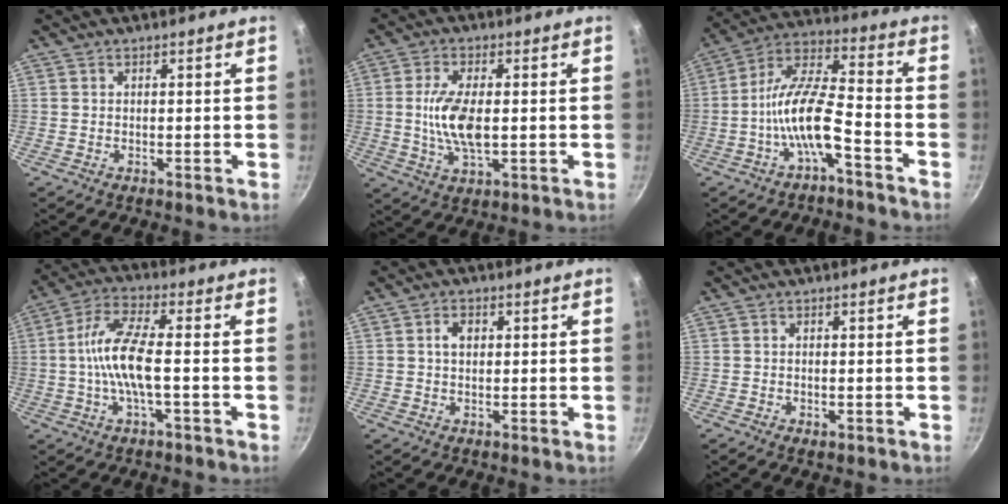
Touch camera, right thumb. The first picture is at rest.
{"total": 9.3, "force": [0.1, 4.0, 8.4], "torque": [-0.165, -0.005, 0.001]}
{"total": 12.4, "force": [-5.3, 3.9, 10.5], "torque": [-0.202, 0.048, -0.103]}
{"total": 10.2, "force": [-1.3, 3.0, 9.7], "torque": [-0.199, 0.024, -0.037]}
{"total": 2.9, "force": [0.7, 2.0, 2.0], "torque": [-0.022, 0.003, 0.011]}
{"total": 1.2, "force": [-0.4, 0.5, 1.0], "torque": [-0.015, -0.001, -0.006]}